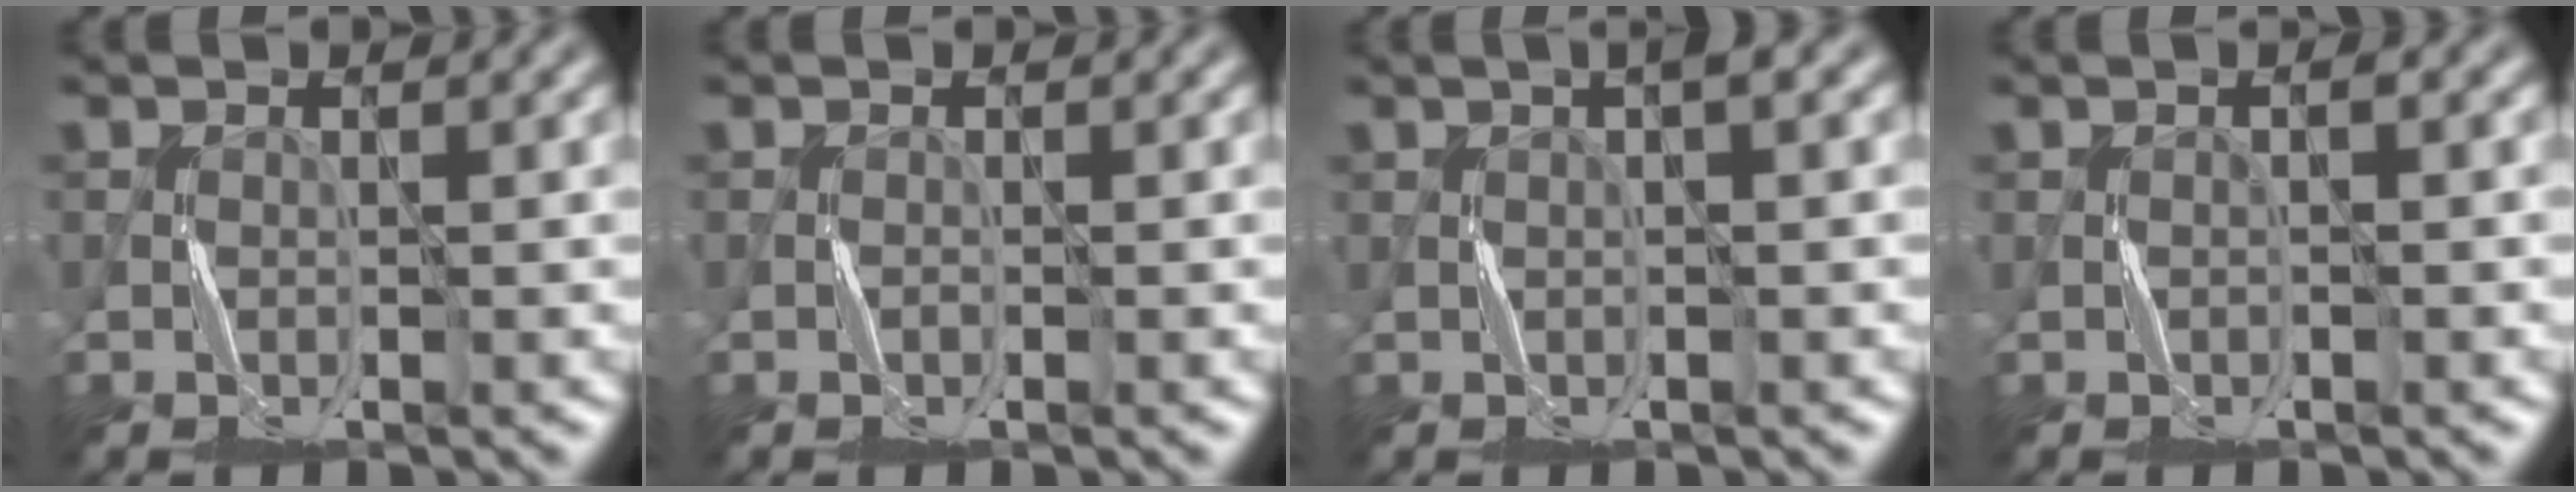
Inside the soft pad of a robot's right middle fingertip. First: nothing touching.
{"total": 0.0}
{"total": 2.4, "force": [0.9, 0.2, 2.2], "torque": [-0.037, 0.009, 0.013]}
{"total": 0.9, "force": [0.1, 0.1, 0.8], "torque": [-0.014, 0.005, 0.000]}